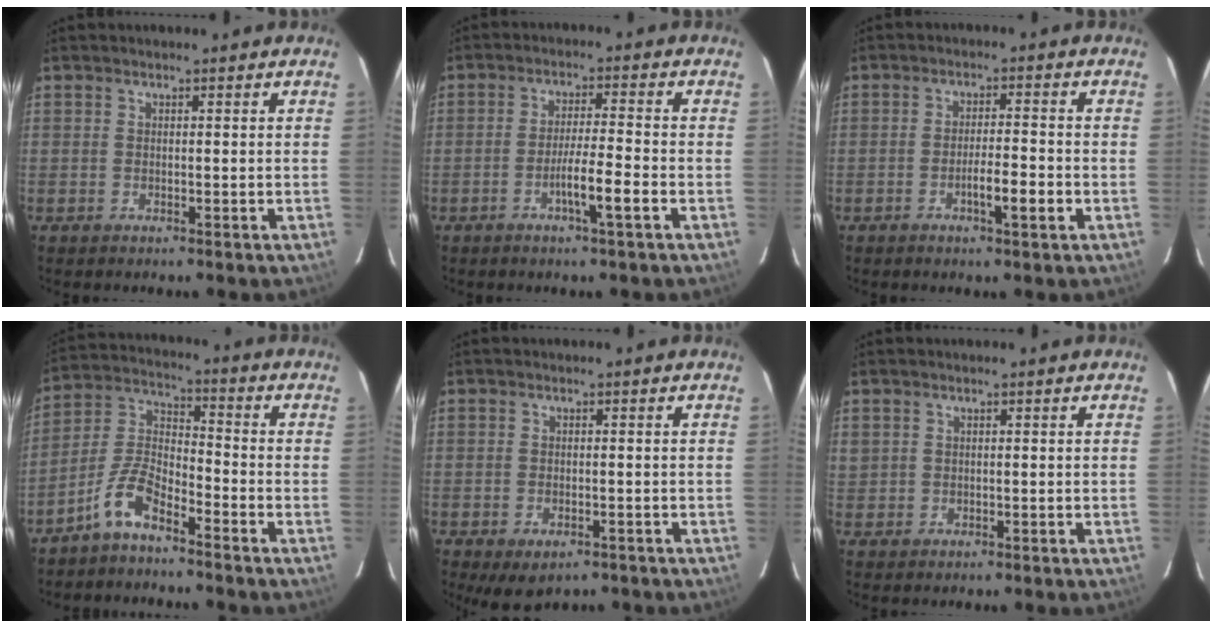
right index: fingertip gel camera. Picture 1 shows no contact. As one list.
[{"total": 5.7, "force": [-2.4, -0.3, 5.1], "torque": [-0.088, -0.004, -0.044]}, {"total": 4.6, "force": [-1.8, 0.4, 4.2], "torque": [-0.066, 0.000, -0.030]}, {"total": 7.1, "force": [-5.2, 1.9, 4.5], "torque": [-0.107, 0.009, -0.108]}, {"total": 4.4, "force": [-2.8, 2.4, 2.4], "torque": [-0.036, -0.006, -0.032]}, {"total": 1.4, "force": [0.5, 1.3, 0.3], "torque": [0.001, 0.010, 0.010]}]